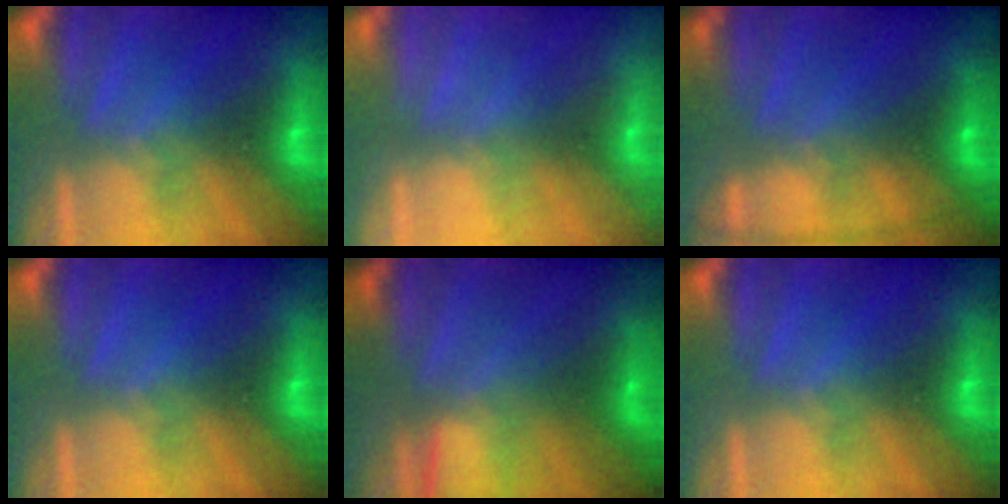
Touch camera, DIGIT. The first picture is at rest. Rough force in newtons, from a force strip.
{"total": 2.1}
{"total": 7.6}
{"total": 0.0}
{"total": 1.3}
{"total": 0.0}